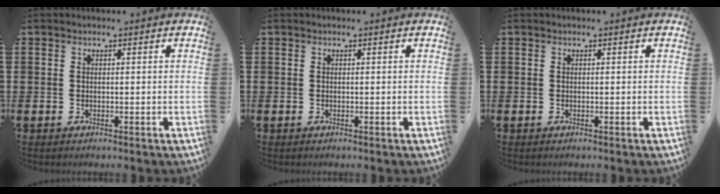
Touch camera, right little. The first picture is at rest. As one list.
[{"total": 0.0}, {"total": 0.0}]